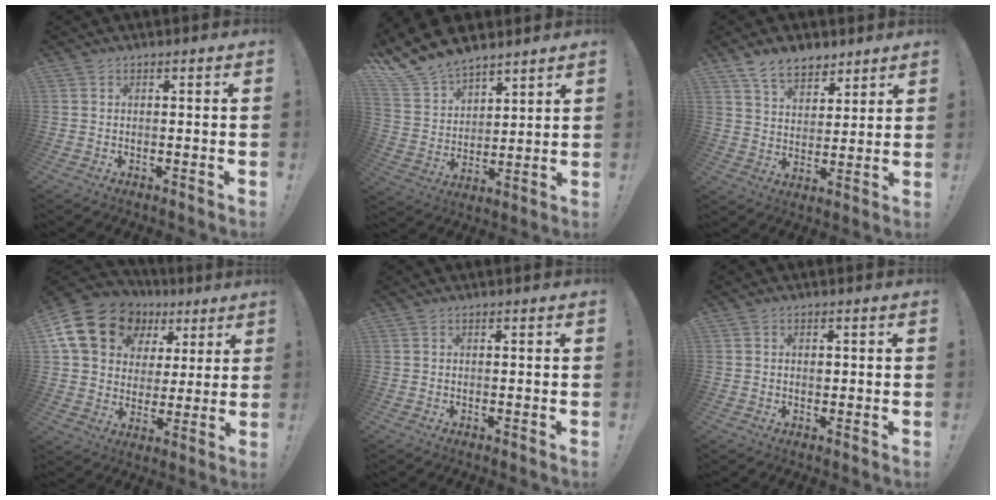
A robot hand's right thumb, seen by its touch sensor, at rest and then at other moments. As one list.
[{"total": 13.6, "force": [11.7, 6.1, 3.4], "torque": [-0.090, -0.087, 0.221]}, {"total": 9.6, "force": [7.1, 5.4, 3.6], "torque": [-0.061, -0.040, 0.137]}, {"total": 19.2, "force": [8.3, 14.6, 9.4], "torque": [-0.142, -0.032, 0.169]}, {"total": 0.0}, {"total": 1.2, "force": [-0.1, 1.0, 0.7], "torque": [-0.003, 0.001, -0.005]}]